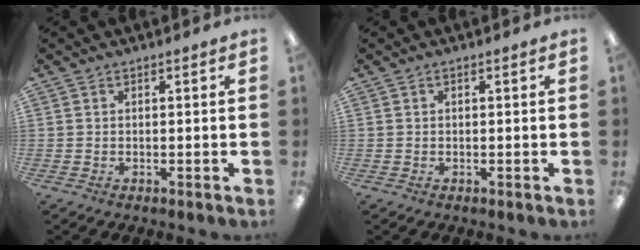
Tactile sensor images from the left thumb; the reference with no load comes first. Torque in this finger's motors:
{"motor_torque": [0.00, 0.00, -0.01, 0.01, 0.00]}